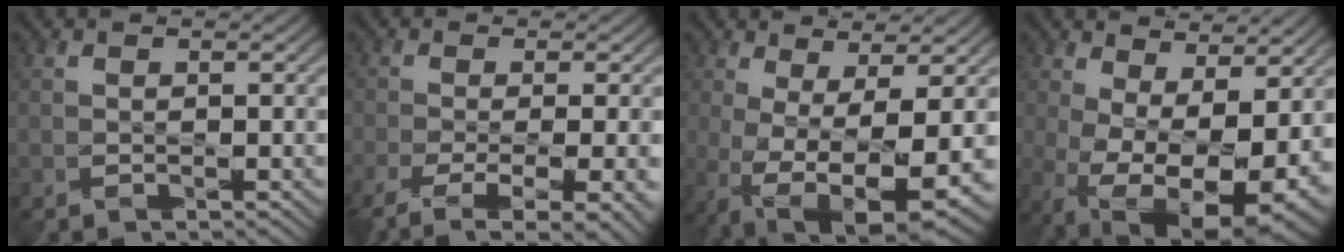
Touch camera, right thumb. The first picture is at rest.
{"total": 9.8, "force": [-5.0, 3.0, 7.8], "torque": [-0.144, -0.024, -0.070]}
{"total": 11.6, "force": [-3.4, 4.4, 10.2], "torque": [-0.203, -0.033, -0.039]}
{"total": 15.9, "force": [-2.1, 8.0, 13.6], "torque": [-0.231, -0.046, 0.006]}